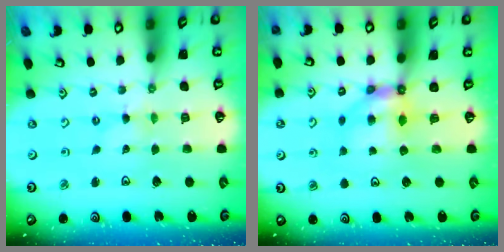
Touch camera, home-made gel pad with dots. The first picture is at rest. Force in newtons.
{"total": 6.6, "press": 6.6, "slide": 0.4}